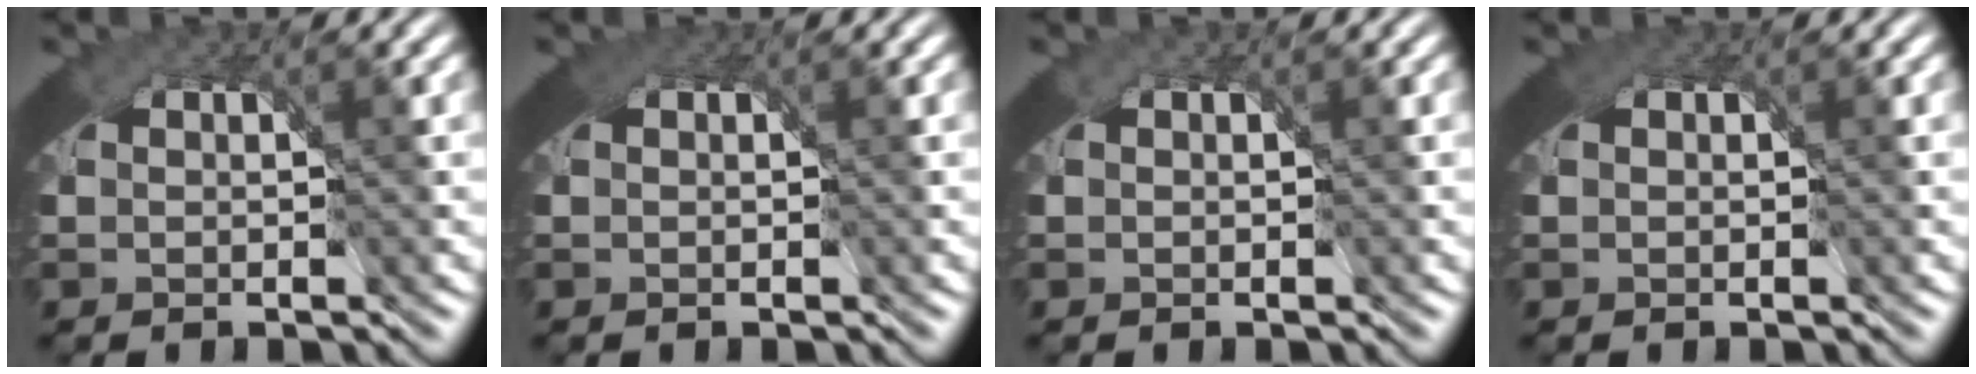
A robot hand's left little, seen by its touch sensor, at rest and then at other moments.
{"total": 0.9, "force": [0.4, 0.6, 0.4], "torque": [-0.009, -0.002, 0.006]}
{"total": 0.0}
{"total": 0.6, "force": [0.3, 0.4, 0.3], "torque": [-0.004, -0.003, 0.004]}